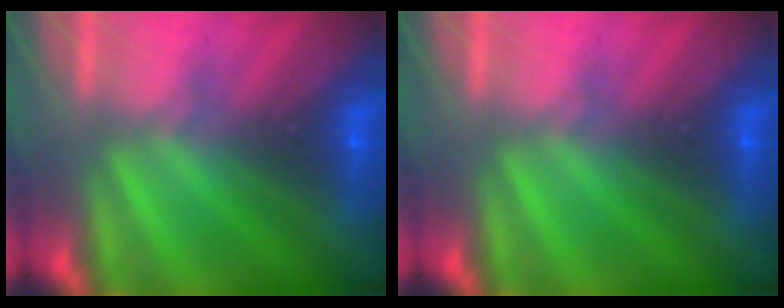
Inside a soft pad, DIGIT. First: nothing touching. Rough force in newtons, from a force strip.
{"total": 0.0}